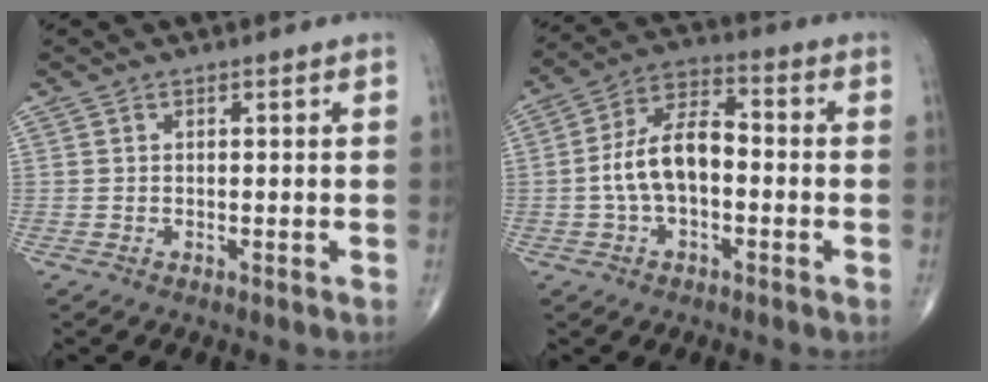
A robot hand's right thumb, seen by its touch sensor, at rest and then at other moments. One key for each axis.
{"total": 10.6, "fx": -1.3, "fy": 5.7, "fz": 8.8, "tx": -0.164, "ty": 0.039, "tz": -0.033}